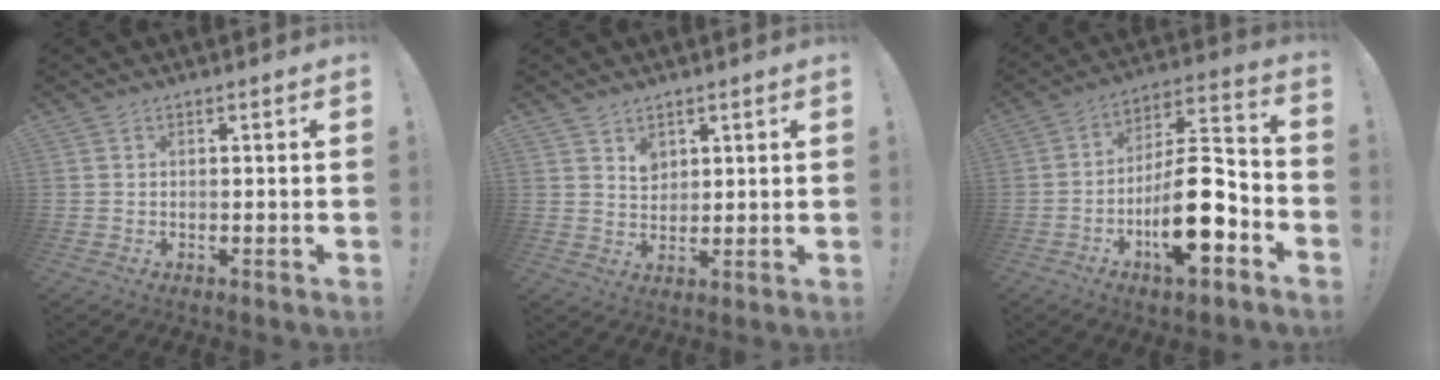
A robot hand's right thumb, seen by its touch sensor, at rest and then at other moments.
{"total": 4.0, "force": [2.8, 2.7, 1.0], "torque": [-0.010, -0.017, 0.049]}
{"total": 18.1, "force": [-6.8, 6.7, 15.4], "torque": [-0.265, 0.037, -0.104]}